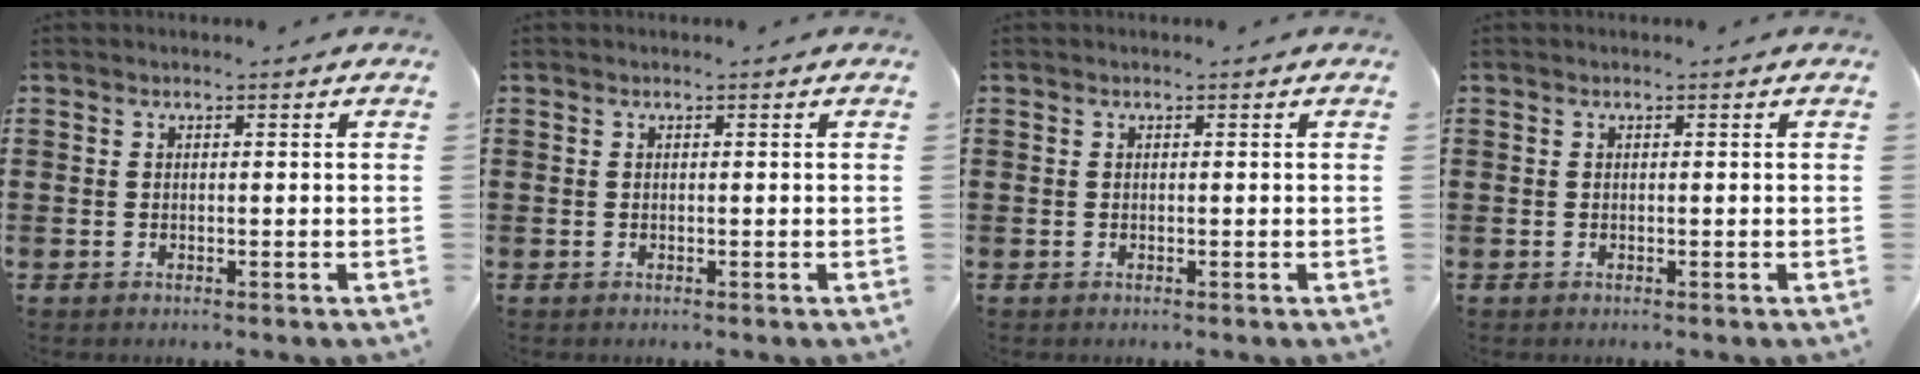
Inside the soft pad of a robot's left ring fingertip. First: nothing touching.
{"total": 0.0}
{"total": 0.0}
{"total": 0.0}